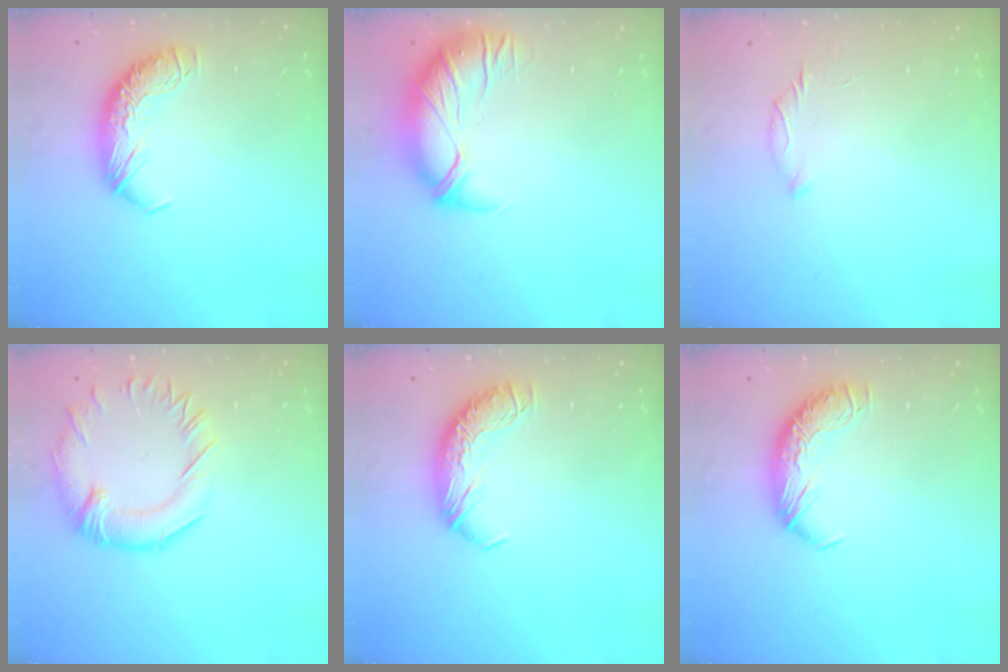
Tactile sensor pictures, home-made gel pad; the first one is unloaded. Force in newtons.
{"total": 3.2, "press": 1.8, "slide": 2.6}
{"total": 7.7, "press": 7.7, "slide": 0.6}
{"total": 2.8, "press": 2.3, "slide": 1.5}
{"total": 0.0}
{"total": 0.0}